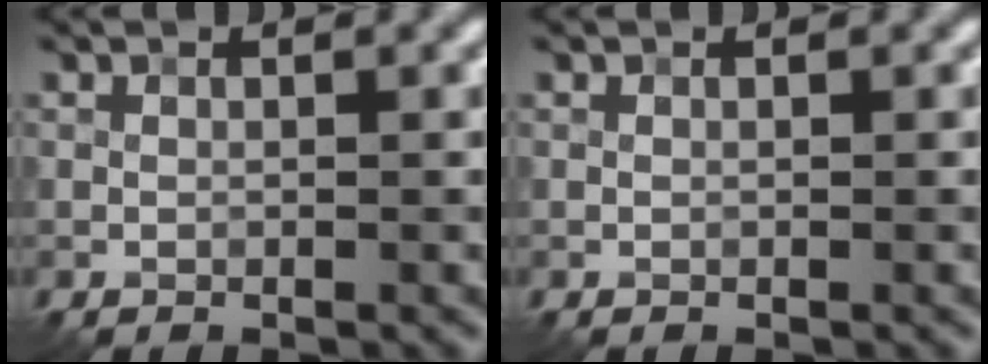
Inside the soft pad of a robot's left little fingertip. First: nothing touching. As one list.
[{"total": 0.0}]